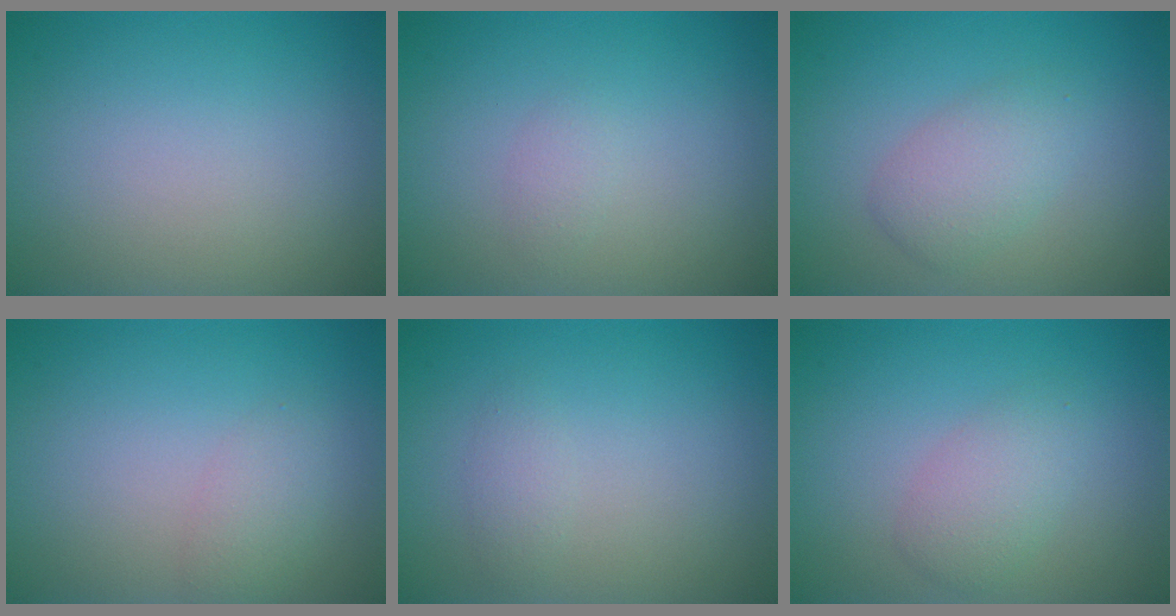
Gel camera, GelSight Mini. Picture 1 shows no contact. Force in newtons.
{"total": 0.8, "press": 0.8, "slide": 0.0}
{"total": 2.7, "press": 2.7, "slide": 0.1}
{"total": 1.7, "press": 1.7, "slide": 0.0}
{"total": 1.0, "press": 1.0, "slide": 0.1}
{"total": 2.5, "press": 2.5, "slide": 0.1}